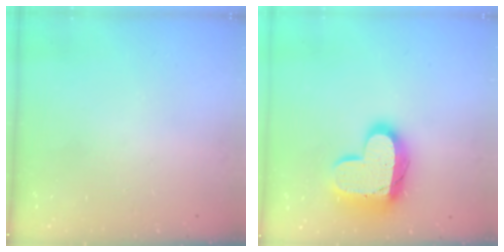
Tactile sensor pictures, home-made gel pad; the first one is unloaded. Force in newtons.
{"total": 16.3, "press": 16.2, "slide": 1.4}